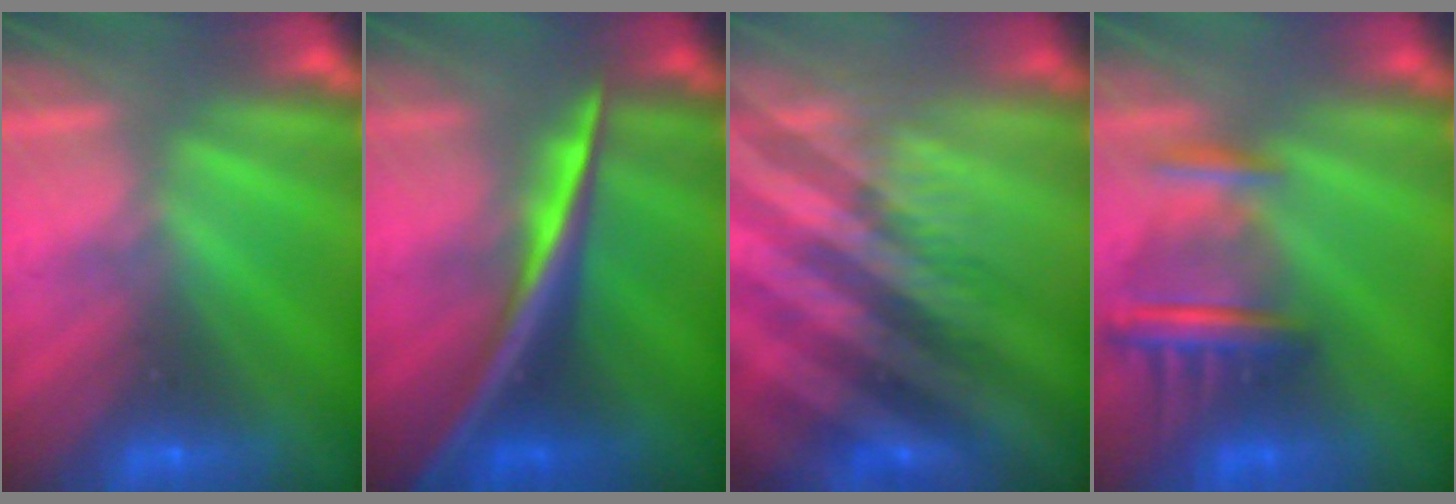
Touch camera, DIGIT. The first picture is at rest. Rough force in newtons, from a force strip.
{"total": 2.6}
{"total": 4.8}
{"total": 8.6}